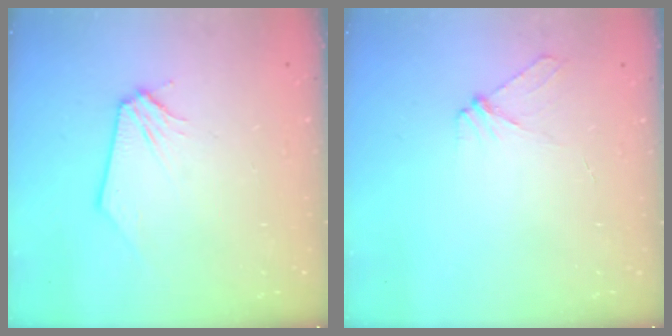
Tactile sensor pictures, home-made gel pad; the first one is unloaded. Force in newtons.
{"total": 3.6, "press": 3.5, "slide": 0.7}